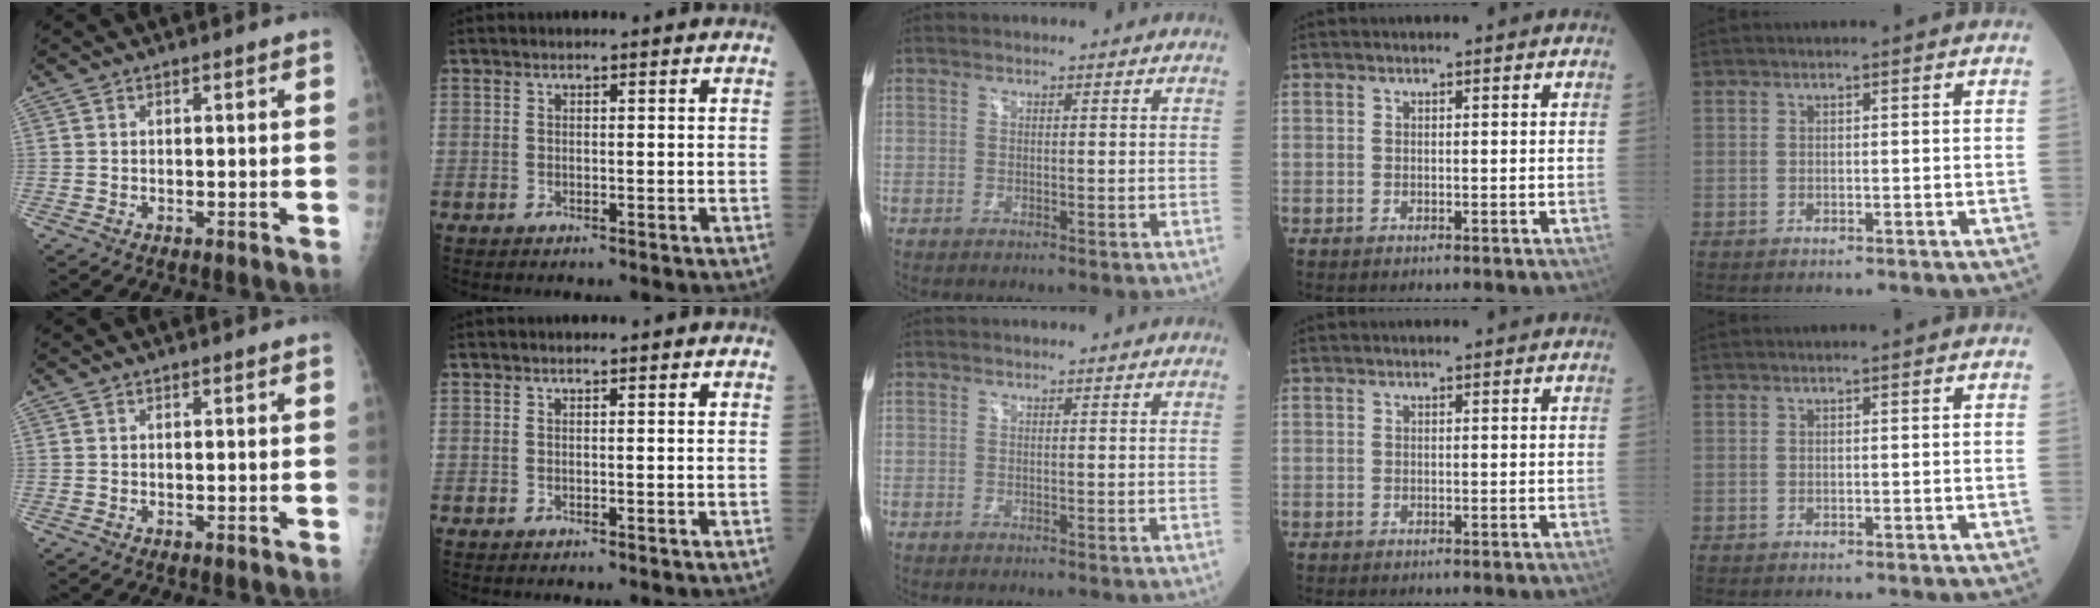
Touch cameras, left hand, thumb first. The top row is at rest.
{}